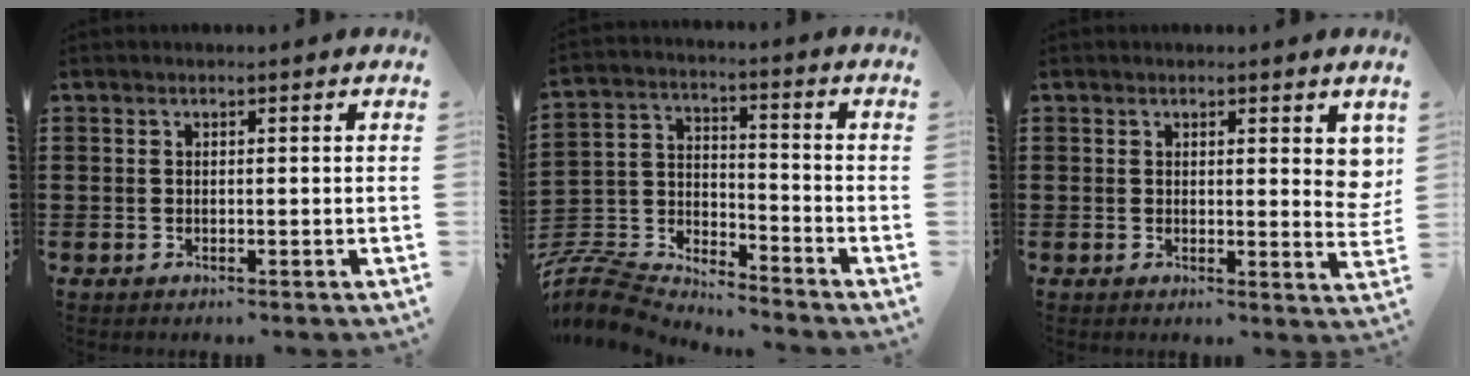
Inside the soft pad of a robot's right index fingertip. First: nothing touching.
{"total": 7.5, "force": [-7.4, 1.3, 0.9], "torque": [-0.049, -0.004, -0.157]}
{"total": 2.8, "force": [1.5, 1.0, 2.2], "torque": [-0.022, -0.004, 0.022]}